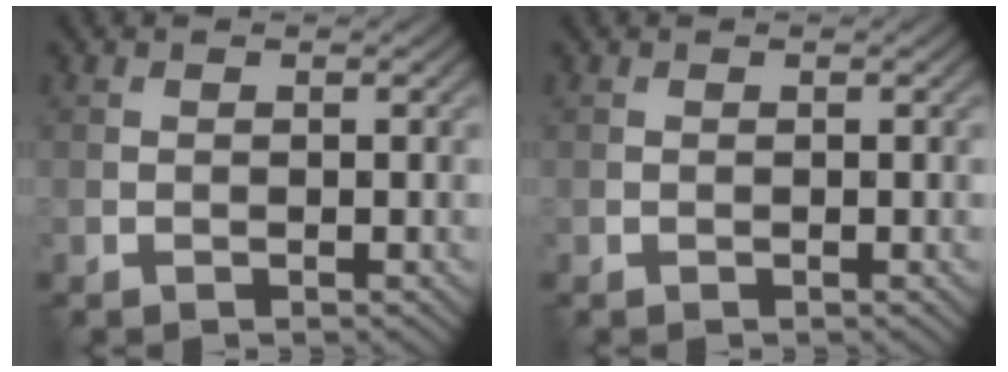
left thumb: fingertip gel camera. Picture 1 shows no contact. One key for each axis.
{"total": 0.0}